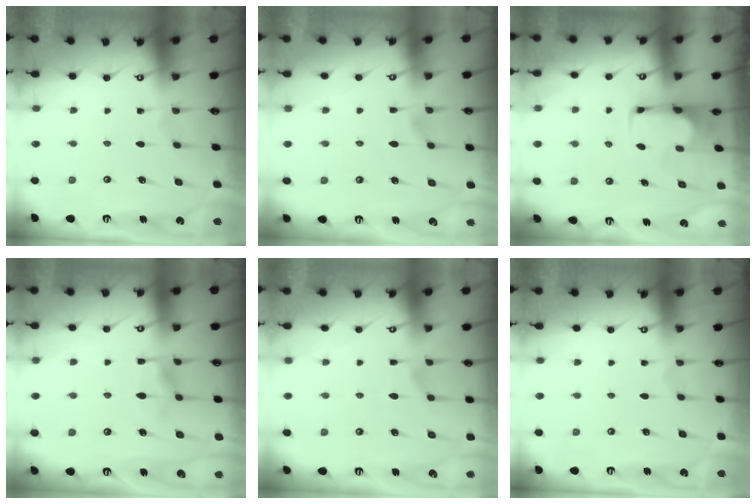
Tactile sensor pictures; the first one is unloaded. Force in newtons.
{"total": 2.8, "press": 2.6, "slide": 1.2}
{"total": 3.5, "press": 3.5, "slide": 0.2}
{"total": 7.6, "press": 7.6, "slide": 0.6}
{"total": 6.0, "press": 5.8, "slide": 1.3}
{"total": 0.0}